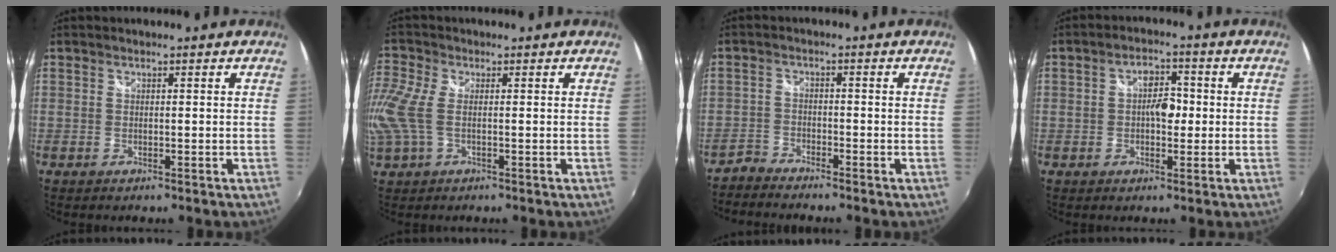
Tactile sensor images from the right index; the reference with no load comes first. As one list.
[{"total": 6.1, "force": [-0.4, 2.6, 5.5], "torque": [-0.134, 0.002, -0.004]}, {"total": 2.8, "force": [-2.4, -1.2, -0.7], "torque": [0.012, -0.011, -0.052]}, {"total": 4.9, "force": [-0.2, 3.1, 3.7], "torque": [-0.056, 0.011, -0.004]}]